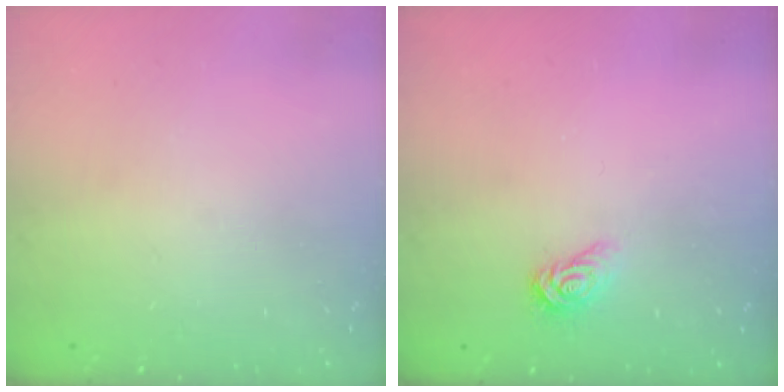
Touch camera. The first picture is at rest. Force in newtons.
{"total": 3.4, "press": 3.4, "slide": 0.4}